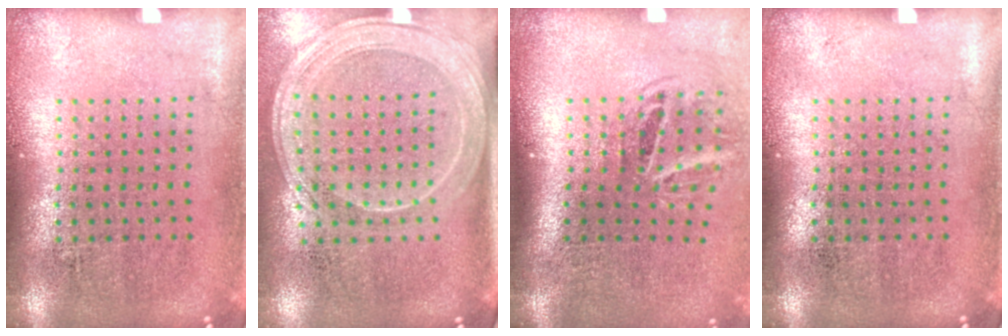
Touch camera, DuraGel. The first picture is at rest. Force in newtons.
{"total": 2.1, "press": 1.8, "slide": 1.0}
{"total": 1.8, "press": 1.2, "slide": 1.3}
{"total": 0.0}